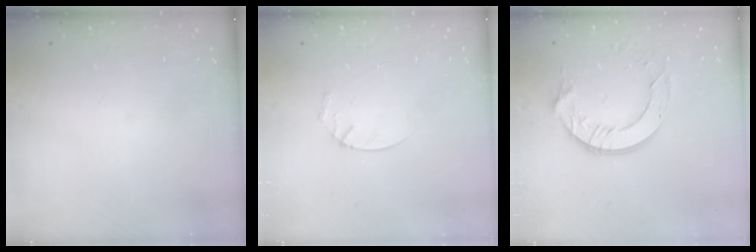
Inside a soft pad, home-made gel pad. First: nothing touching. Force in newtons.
{"total": 3.6, "press": 3.6, "slide": 0.4}
{"total": 11.2, "press": 11.1, "slide": 1.3}